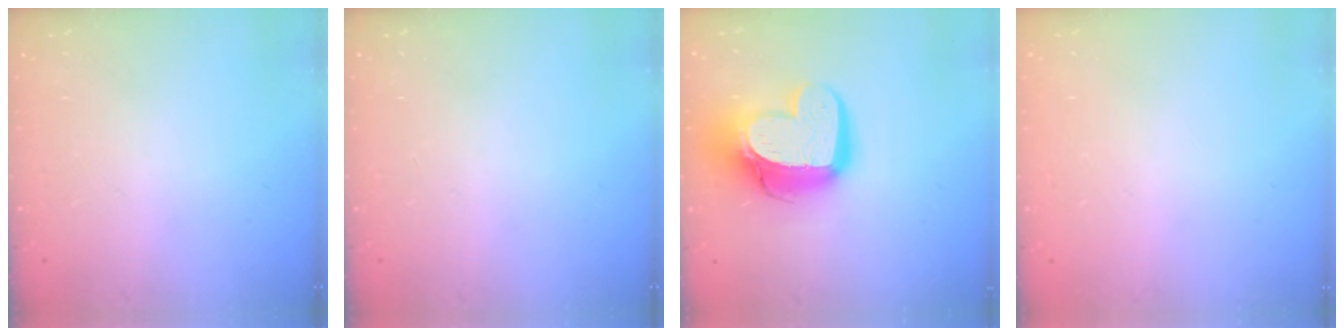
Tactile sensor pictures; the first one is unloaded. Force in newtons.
{"total": 0.0}
{"total": 15.3, "press": 15.3, "slide": 1.4}
{"total": 0.0}